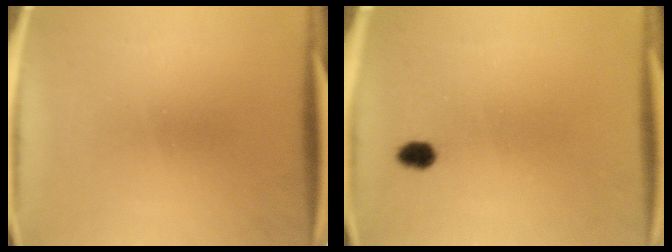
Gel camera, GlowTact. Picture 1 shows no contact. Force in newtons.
{"total": 2.3}